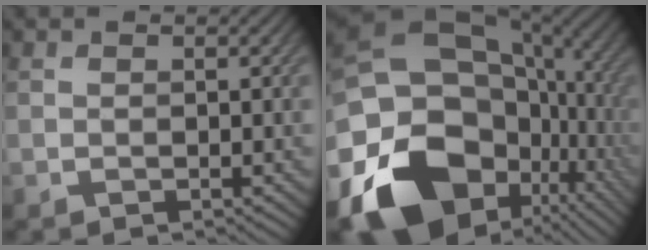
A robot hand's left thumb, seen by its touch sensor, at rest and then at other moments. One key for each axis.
{"total": 20.1, "fx": -5.5, "fy": 15.0, "fz": 12.3, "tx": -0.267, "ty": -0.018, "tz": -0.079}